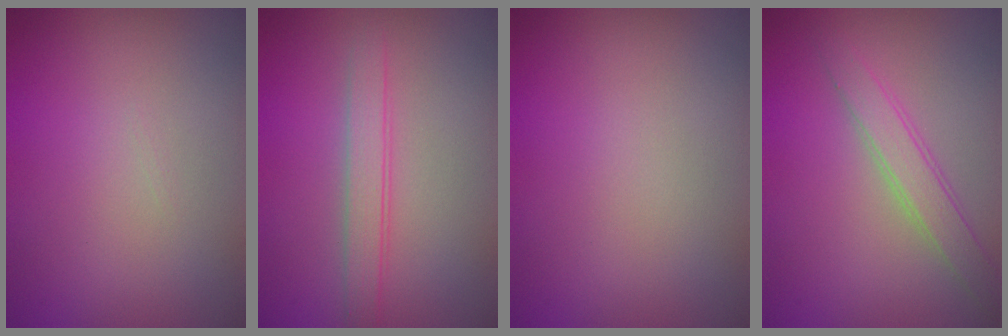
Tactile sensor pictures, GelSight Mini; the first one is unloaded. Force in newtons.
{"total": 2.0, "press": 2.0, "slide": 0.1}
{"total": 0.0}
{"total": 2.6, "press": 2.6, "slide": 0.1}